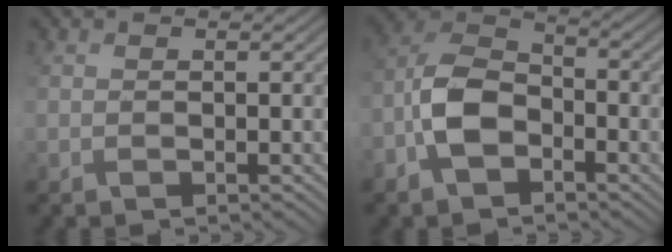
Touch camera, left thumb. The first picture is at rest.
{"total": 7.7, "force": [-3.3, 4.8, 5.1], "torque": [-0.111, 0.009, -0.078]}